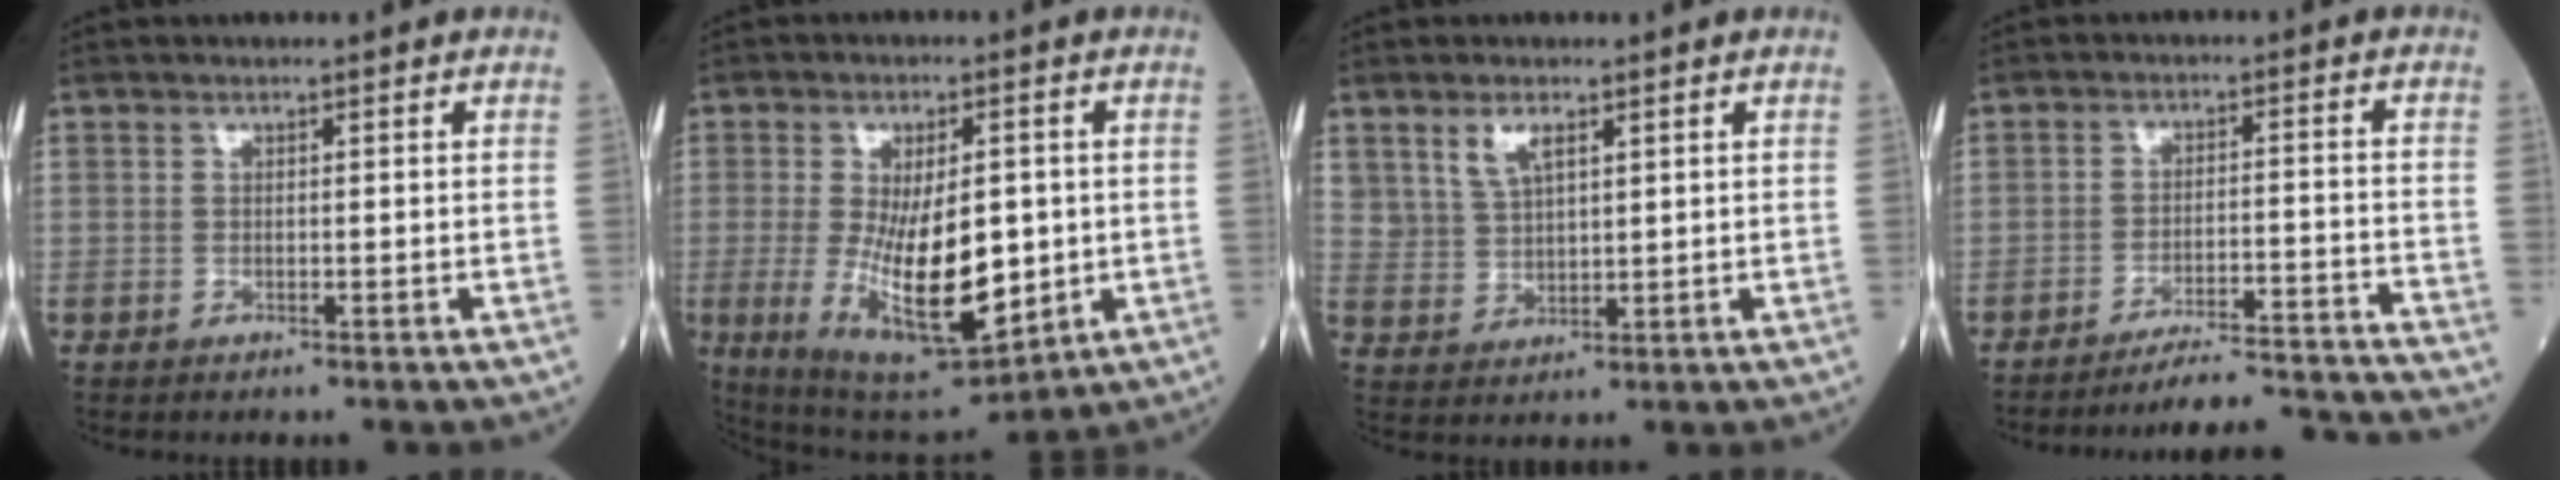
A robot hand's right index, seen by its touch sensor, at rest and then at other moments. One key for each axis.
{"total": 15.2, "fx": -1.9, "fy": 5.1, "fz": 14.2, "tx": -0.247, "ty": -0.025, "tz": -0.017}
{"total": 4.5, "fx": 2.7, "fy": 2.1, "fz": 2.8, "tx": -0.061, "ty": 0.006, "tz": 0.060}
{"total": 16.1, "fx": -15.8, "fy": -1.4, "fz": 2.8, "tx": -0.025, "ty": -0.007, "tz": -0.211}